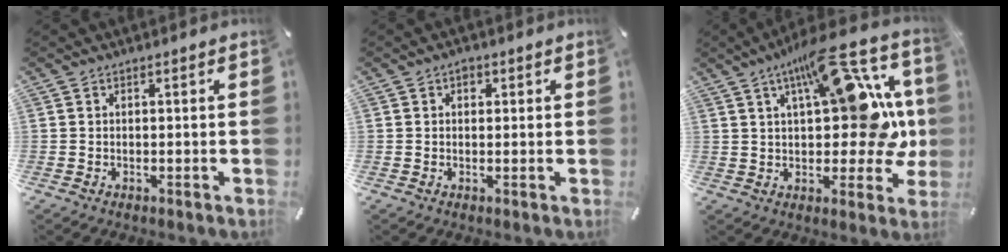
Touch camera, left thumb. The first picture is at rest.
{"total": 1.3, "force": [0.4, 1.1, 0.6], "torque": [-0.005, 0.004, 0.005]}
{"total": 20.2, "force": [6.9, 8.3, 17.0], "torque": [-0.245, -0.053, 0.112]}